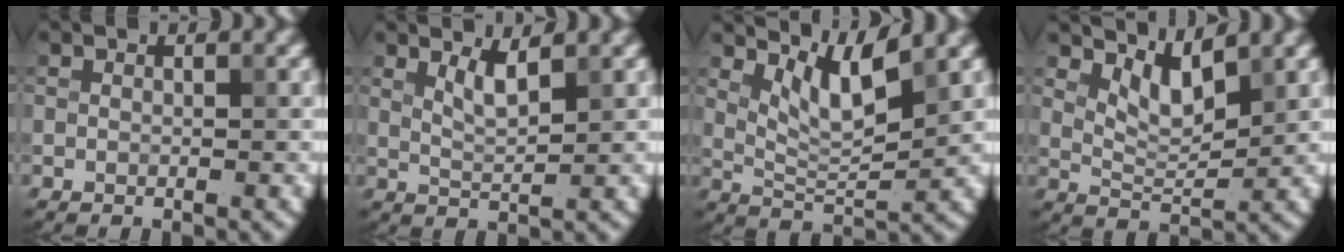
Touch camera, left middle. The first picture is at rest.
{"total": 2.1, "force": [1.4, 0.5, 1.5], "torque": [-0.027, -0.006, 0.028]}
{"total": 4.3, "force": [2.5, 1.0, 3.3], "torque": [-0.069, -0.011, 0.052]}
{"total": 3.2, "force": [2.1, 1.0, 2.1], "torque": [-0.044, -0.010, 0.041]}